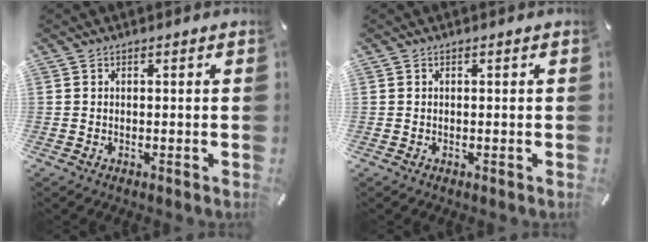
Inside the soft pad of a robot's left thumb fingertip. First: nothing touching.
{"total": 0.0}